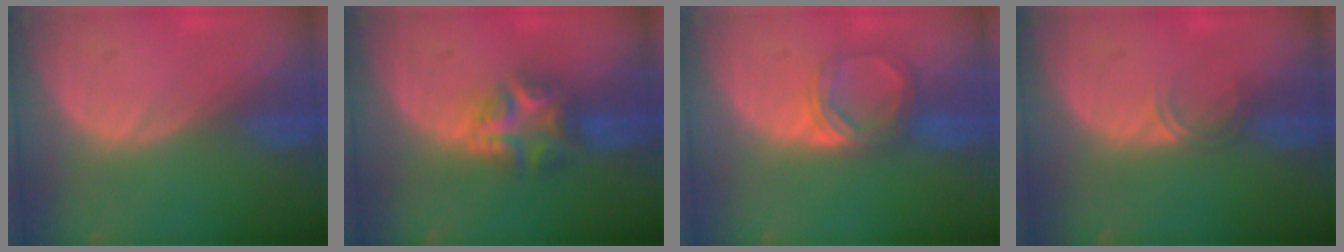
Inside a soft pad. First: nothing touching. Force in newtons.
{"total": 6.3, "press": 6.2, "slide": 1.5}
{"total": 5.2, "press": 4.8, "slide": 1.9}
{"total": 1.7, "press": 1.4, "slide": 1.0}